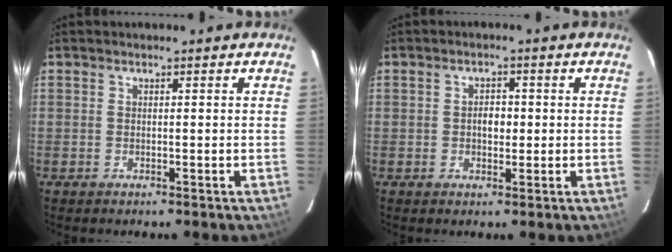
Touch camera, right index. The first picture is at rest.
{"total": 2.6, "force": [-0.1, 1.9, 1.8], "torque": [-0.029, 0.007, -0.003]}